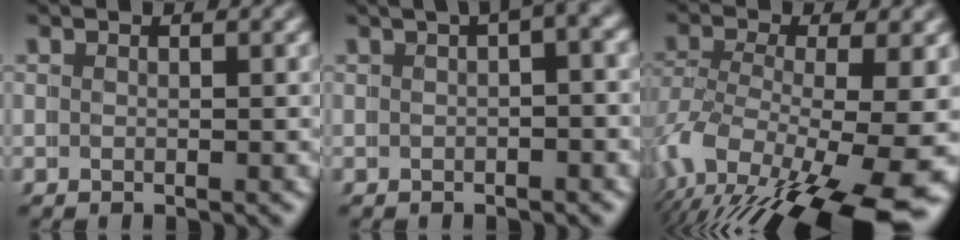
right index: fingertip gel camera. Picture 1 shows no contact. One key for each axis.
{"total": 3.8, "fx": 1.2, "fy": 1.5, "fz": 3.3, "tx": -0.024, "ty": 0.030, "tz": 0.007}
{"total": 9.3, "fx": -2.6, "fy": 4.3, "fz": 7.9, "tx": -0.153, "ty": -0.030, "tz": -0.027}